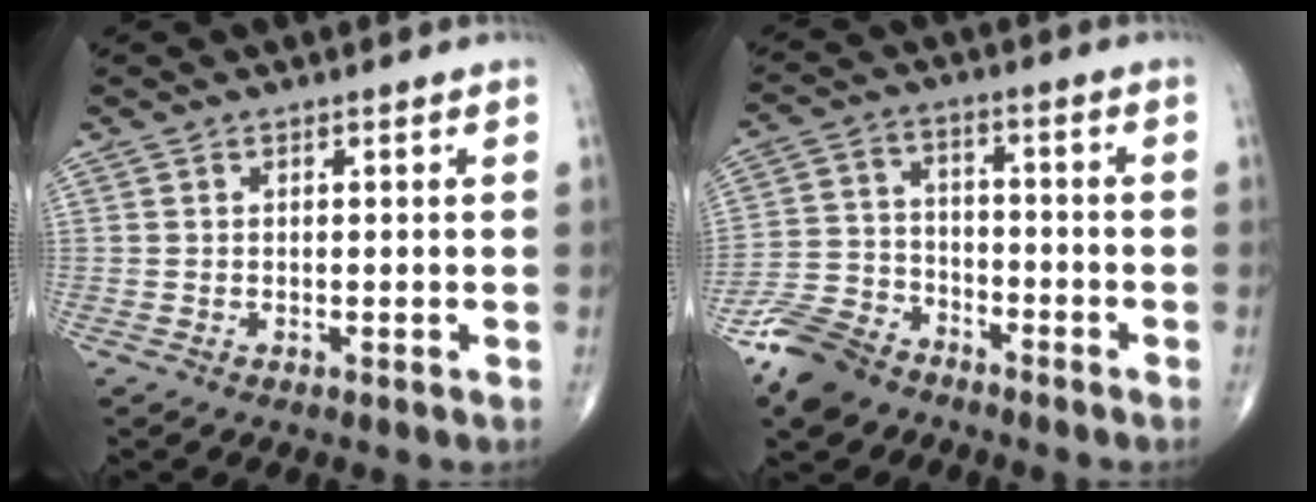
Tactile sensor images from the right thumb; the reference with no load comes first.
{"total": 10.1, "force": [-7.7, 5.7, 3.2], "torque": [-0.057, 0.038, -0.155]}